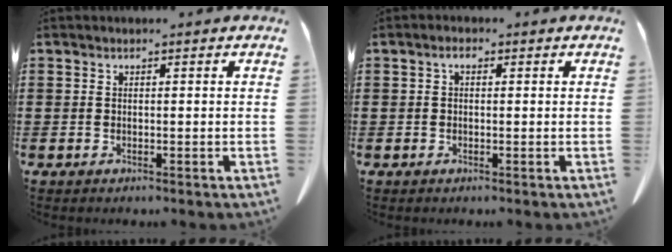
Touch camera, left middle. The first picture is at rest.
{"total": 1.5, "force": [0.0, 0.8, 1.3], "torque": [-0.028, 0.005, -0.001]}